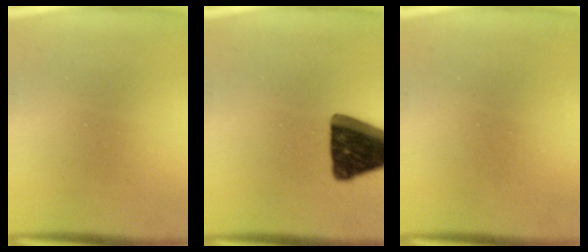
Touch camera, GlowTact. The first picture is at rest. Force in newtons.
{"total": 17.1}
{"total": 1.7}